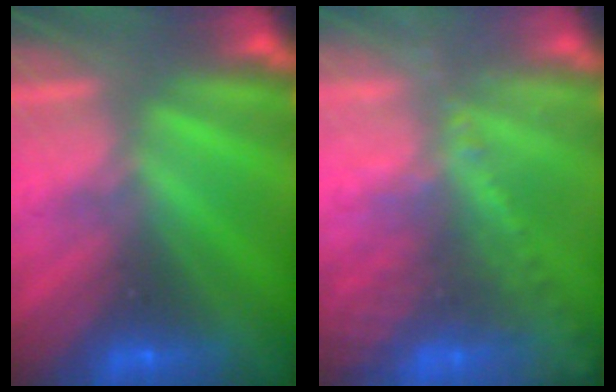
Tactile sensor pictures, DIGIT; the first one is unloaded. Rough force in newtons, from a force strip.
{"total": 6.9}